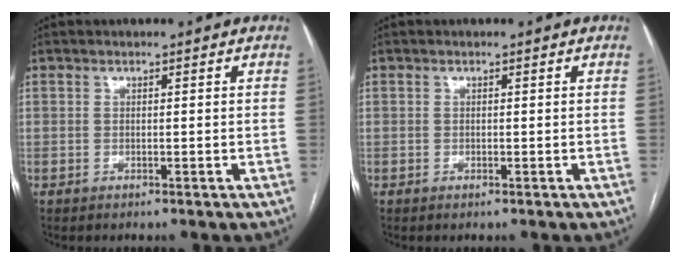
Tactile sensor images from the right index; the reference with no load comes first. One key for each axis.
{"total": 0.0}